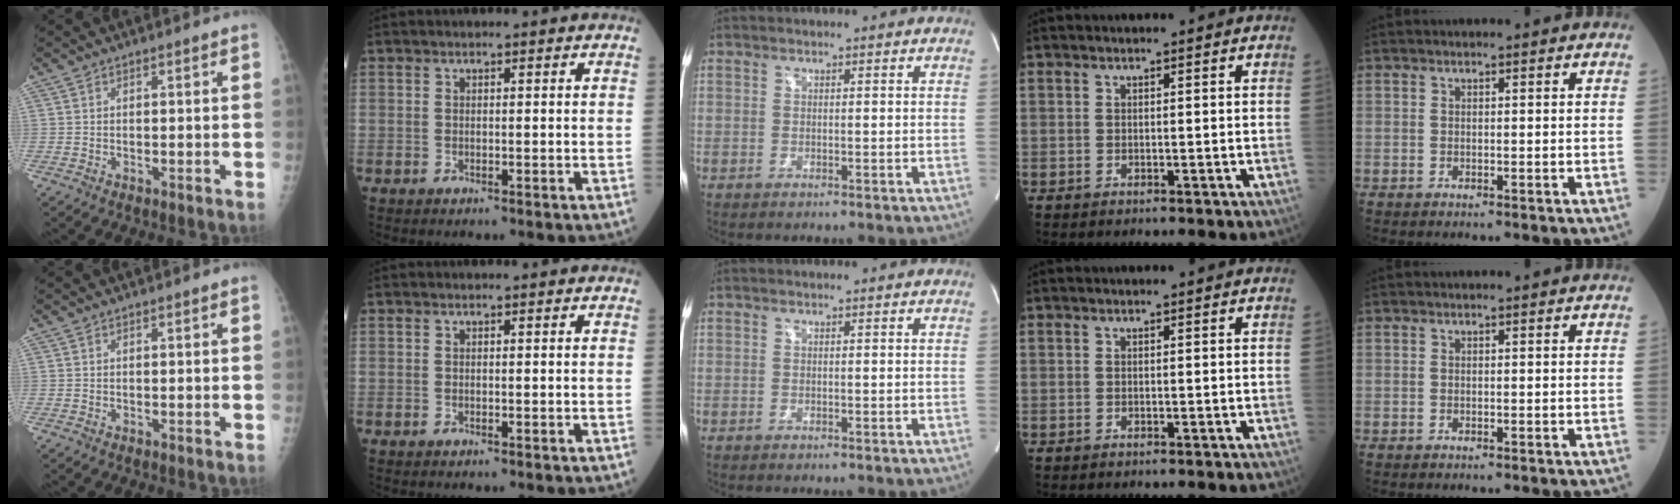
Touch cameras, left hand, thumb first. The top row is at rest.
{}